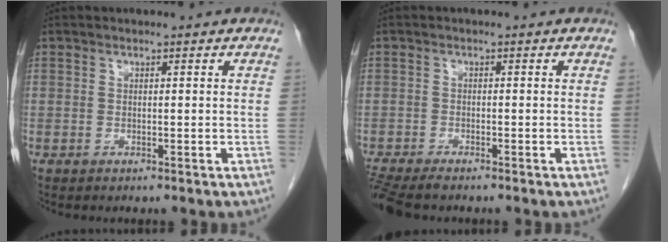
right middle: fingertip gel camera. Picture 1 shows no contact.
{"total": 5.7, "force": [-5.0, 0.7, 2.6], "torque": [-0.045, -0.017, -0.088]}